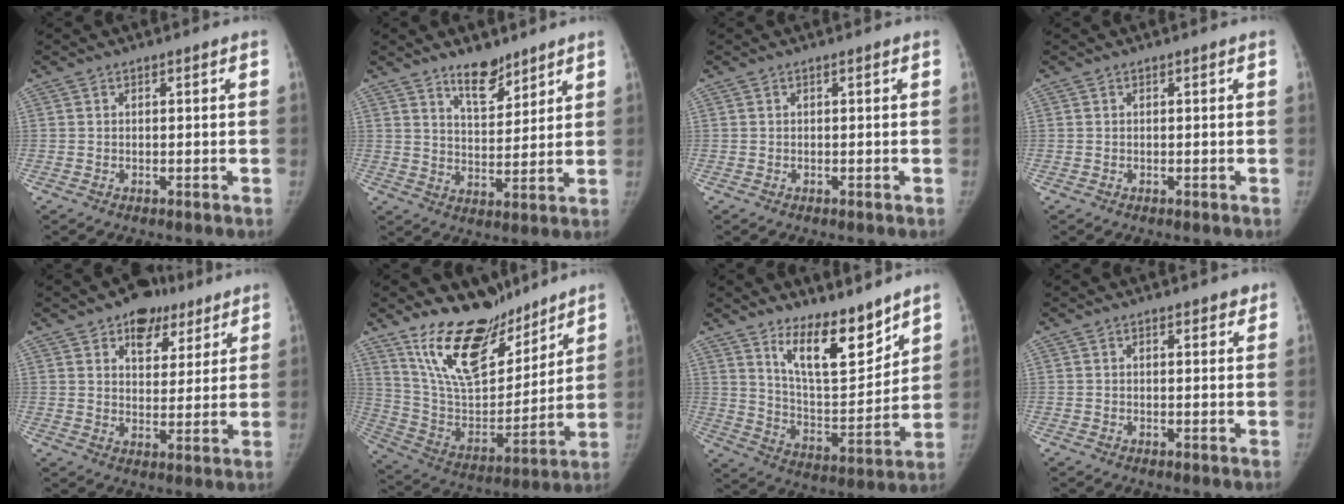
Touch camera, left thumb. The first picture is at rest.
{"total": 7.7, "force": [5.9, 3.3, 3.7], "torque": [-0.033, -0.046, 0.100]}
{"total": 0.0}
{"total": 0.0}
{"total": 10.1, "force": [6.3, 6.6, 4.5], "torque": [-0.022, -0.025, 0.091]}
{"total": 20.4, "force": [15.6, 9.0, 9.8], "torque": [-0.118, -0.100, 0.281]}
{"total": 13.3, "force": [9.9, 4.5, 7.8], "torque": [-0.091, -0.086, 0.178]}
{"total": 1.8, "force": [1.4, 0.8, 0.8], "torque": [0.004, -0.008, 0.015]}